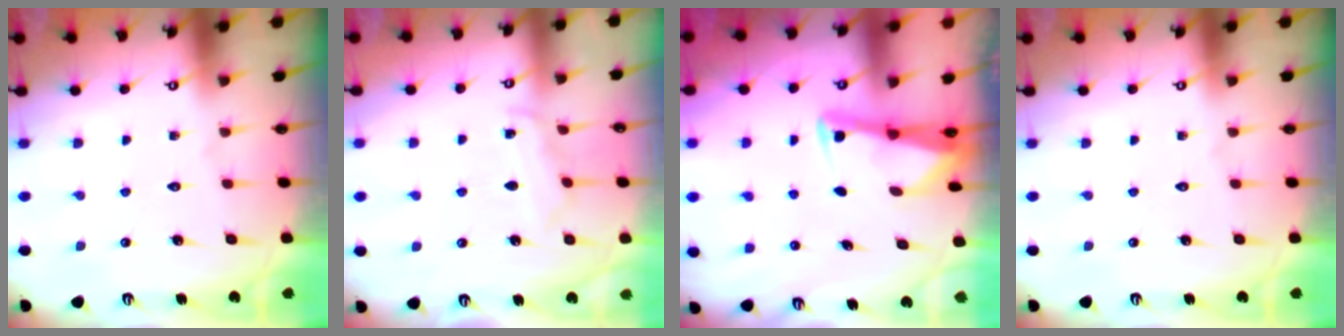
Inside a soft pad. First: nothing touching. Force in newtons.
{"total": 5.4, "press": 5.3, "slide": 0.7}
{"total": 2.8, "press": 2.8, "slide": 0.2}
{"total": 0.0}